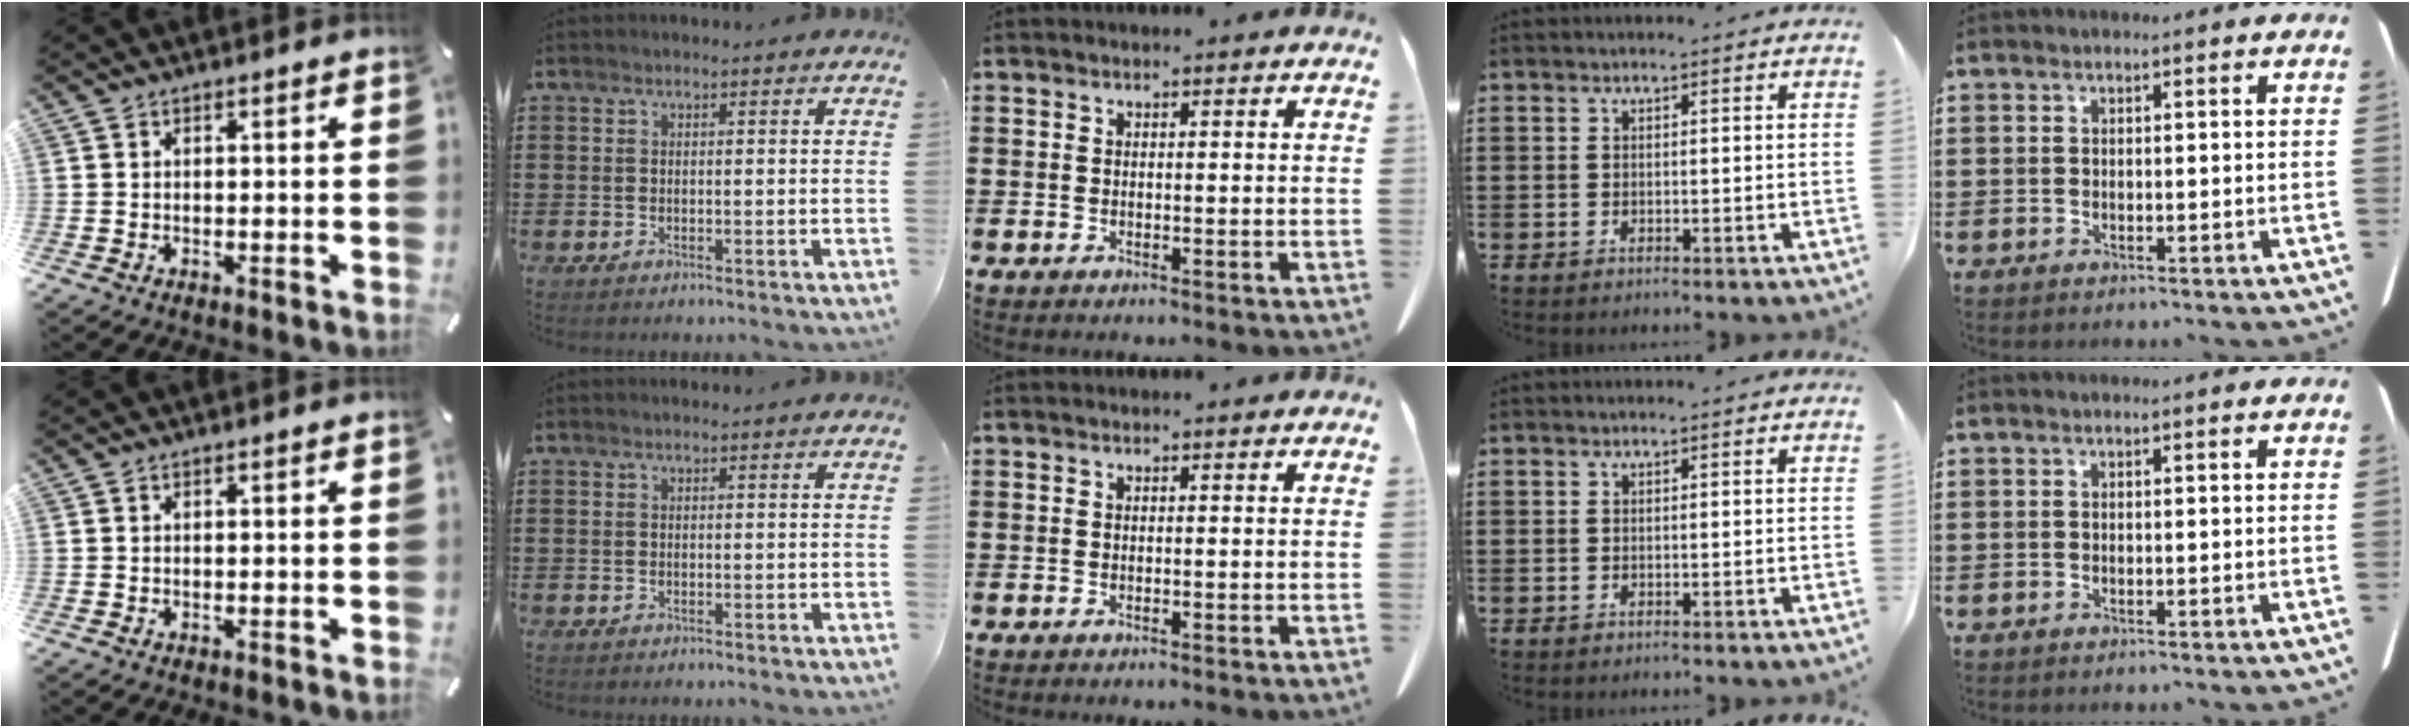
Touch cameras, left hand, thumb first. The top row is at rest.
{}